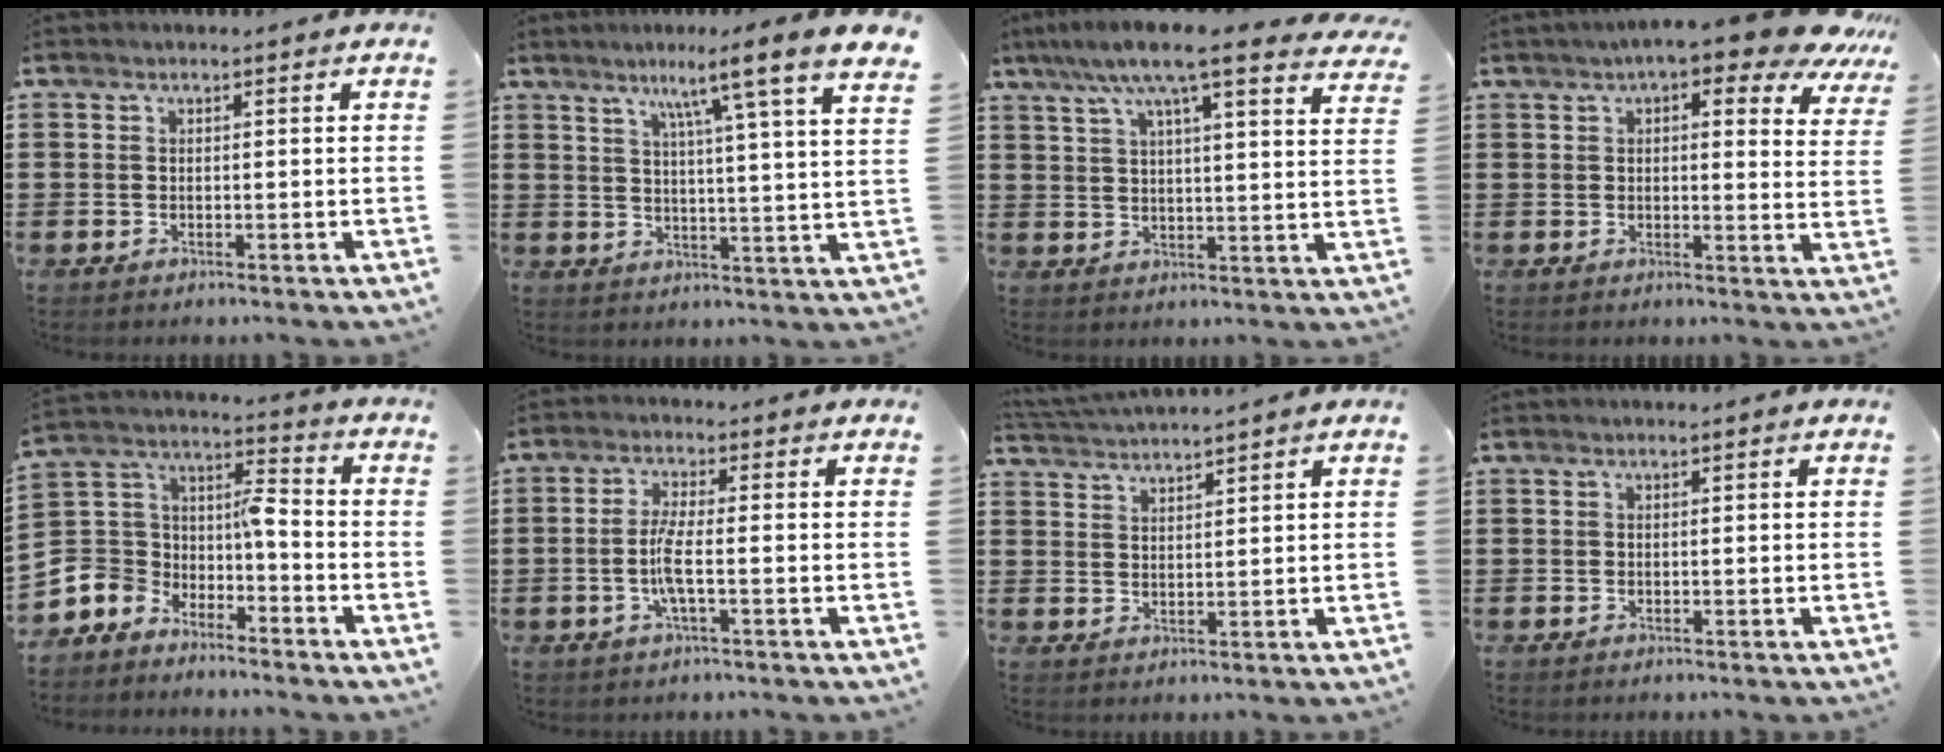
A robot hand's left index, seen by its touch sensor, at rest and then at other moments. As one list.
[{"total": 7.2, "force": [5.2, -1.5, 4.9], "torque": [-0.085, -0.052, 0.066]}, {"total": 9.7, "force": [7.6, 0.9, 6.0], "torque": [-0.133, -0.022, 0.128]}, {"total": 8.2, "force": [6.4, 1.2, 5.0], "torque": [-0.092, -0.025, 0.108]}, {"total": 5.5, "force": [-4.0, 3.7, 0.8], "torque": [-0.055, -0.015, -0.089]}, {"total": 4.8, "force": [-1.2, 0.4, 4.6], "torque": [-0.095, -0.006, -0.028]}, {"total": 2.6, "force": [2.6, -0.5, -0.1], "torque": [-0.008, -0.006, 0.048]}, {"total": 0.0}]